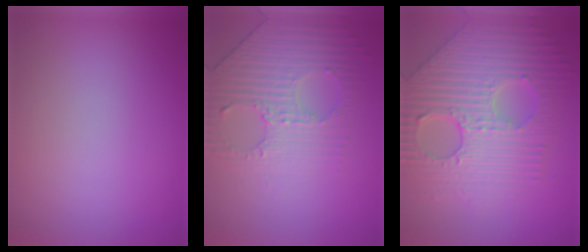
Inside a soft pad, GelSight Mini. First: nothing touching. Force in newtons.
{"total": 4.0, "press": 3.5, "slide": 1.9}
{"total": 10.2, "press": 7.0, "slide": 7.4}